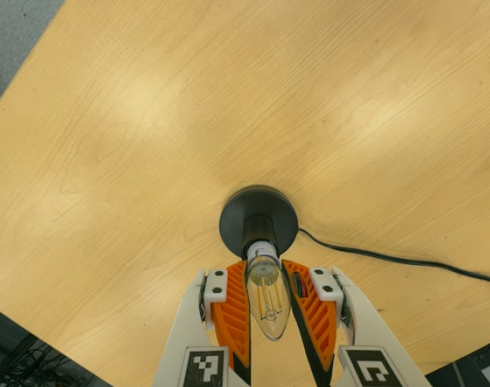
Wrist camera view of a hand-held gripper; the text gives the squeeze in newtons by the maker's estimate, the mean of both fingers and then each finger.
{"total": 13.0, "left": 14.2, "right": 11.9}